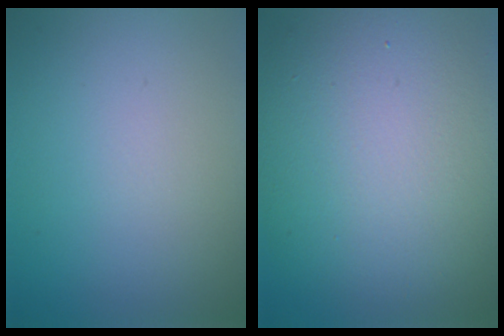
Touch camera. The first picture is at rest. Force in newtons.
{"total": 13.5, "press": 13.5, "slide": 0.9}